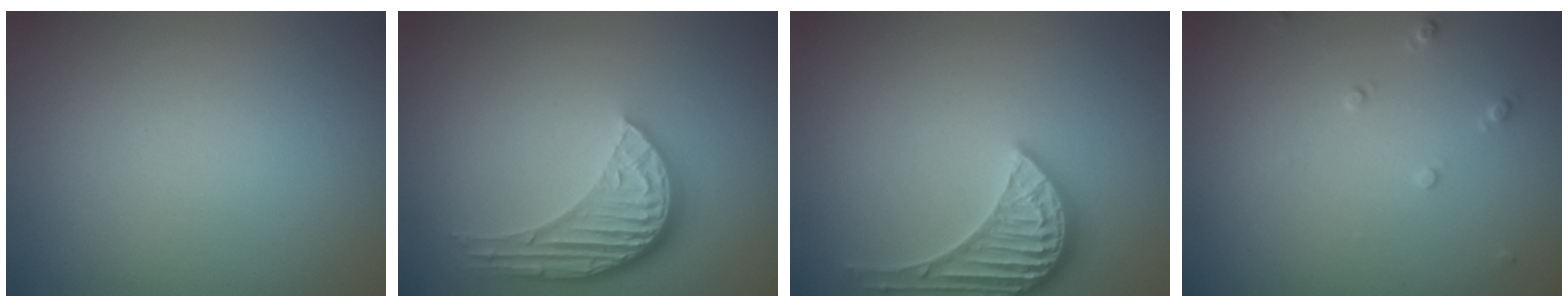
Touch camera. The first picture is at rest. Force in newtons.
{"total": 5.2, "press": 3.9, "slide": 3.4}
{"total": 3.5, "press": 3.3, "slide": 1.0}
{"total": 1.1, "press": 1.1, "slide": 0.2}